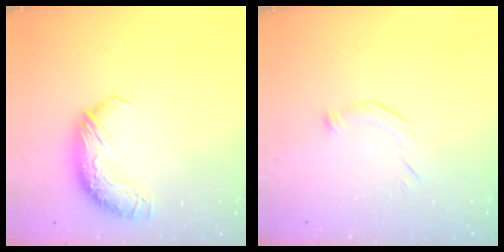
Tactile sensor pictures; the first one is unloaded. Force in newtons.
{"total": 5.7, "press": 5.6, "slide": 1.0}